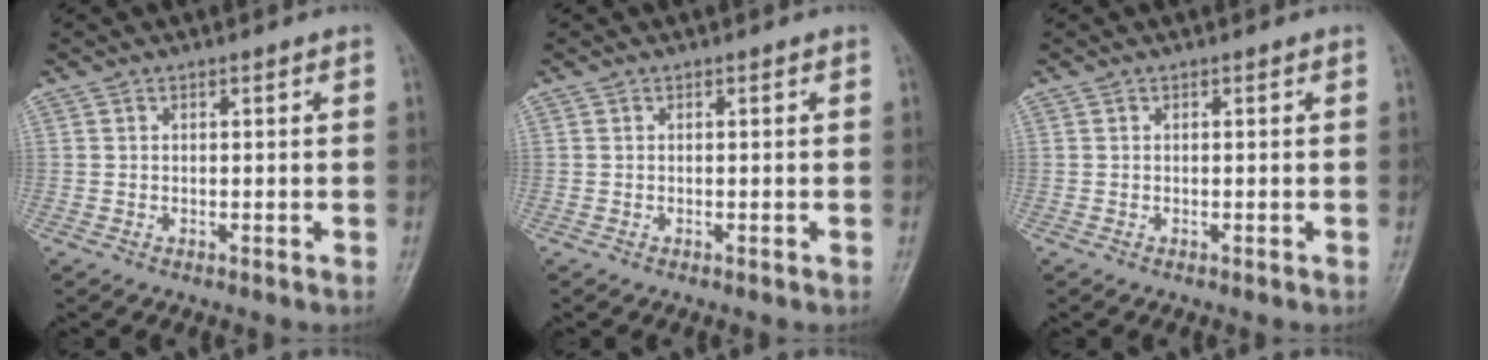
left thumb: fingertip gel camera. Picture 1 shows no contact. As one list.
[{"total": 0.0}, {"total": 0.0}]